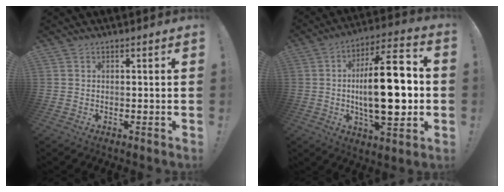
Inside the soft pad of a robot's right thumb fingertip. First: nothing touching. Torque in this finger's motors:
{"motor_torque": [1.94, 3.07, 1.64, -1.12, 0.70]}